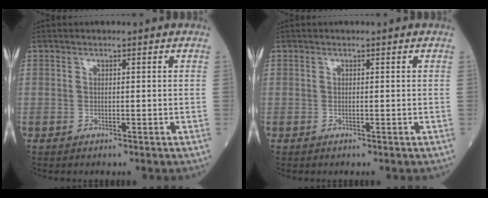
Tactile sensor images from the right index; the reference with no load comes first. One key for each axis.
{"total": 0.0}